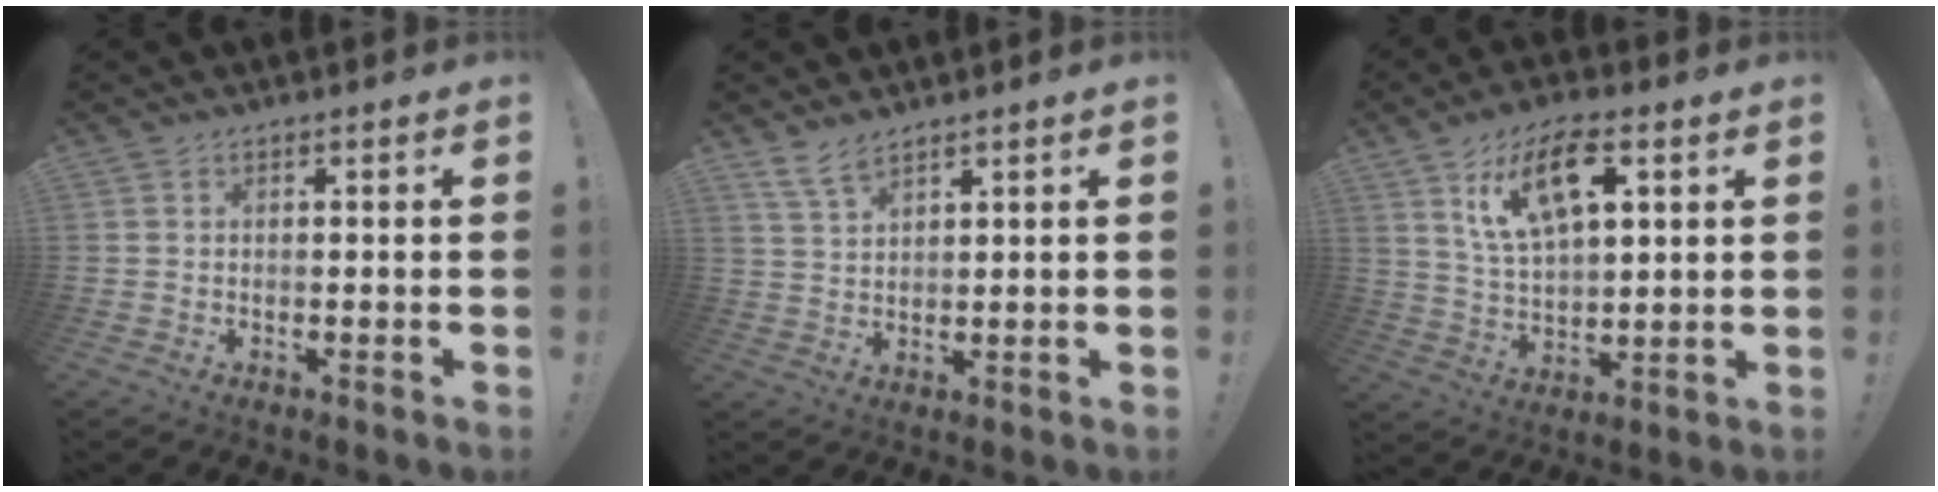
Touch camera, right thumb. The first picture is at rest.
{"total": 5.1, "force": [4.3, 1.6, 2.3], "torque": [-0.049, -0.019, 0.082]}
{"total": 14.2, "force": [6.9, 6.5, 10.5], "torque": [-0.186, -0.011, 0.122]}